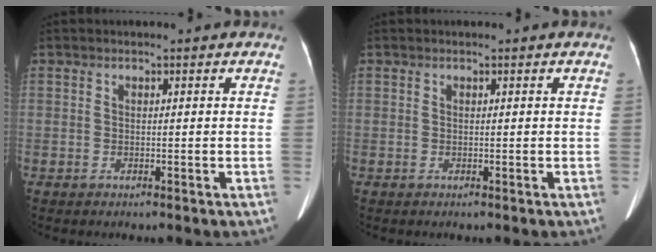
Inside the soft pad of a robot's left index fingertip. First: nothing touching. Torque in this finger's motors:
{"motor_torque": [0.09, 0.02, 0.01, -0.01]}